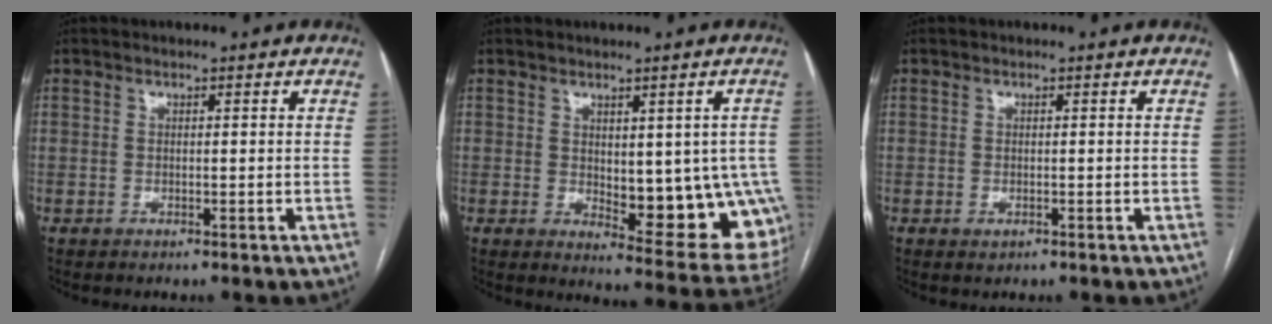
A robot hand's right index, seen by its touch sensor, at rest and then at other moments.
{"total": 14.0, "force": [-1.3, 5.5, 12.8], "torque": [-0.109, -0.002, 0.000]}
{"total": 0.8, "force": [-0.4, 0.4, 0.5], "torque": [-0.008, -0.001, -0.002]}